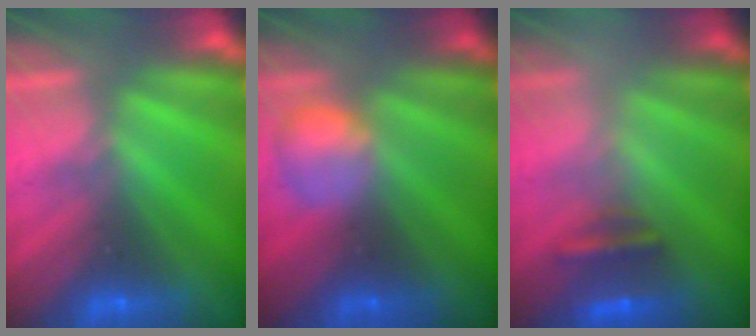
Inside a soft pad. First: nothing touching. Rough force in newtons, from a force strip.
{"total": 2.4}
{"total": 2.5}